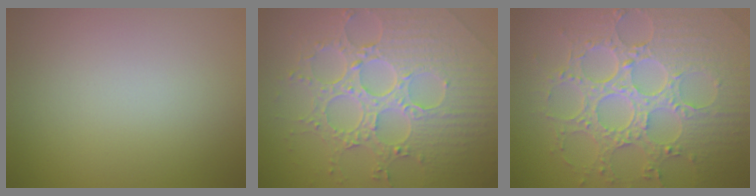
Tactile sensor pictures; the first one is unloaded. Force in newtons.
{"total": 7.9, "press": 5.9, "slide": 5.4}
{"total": 8.5, "press": 6.2, "slide": 5.9}